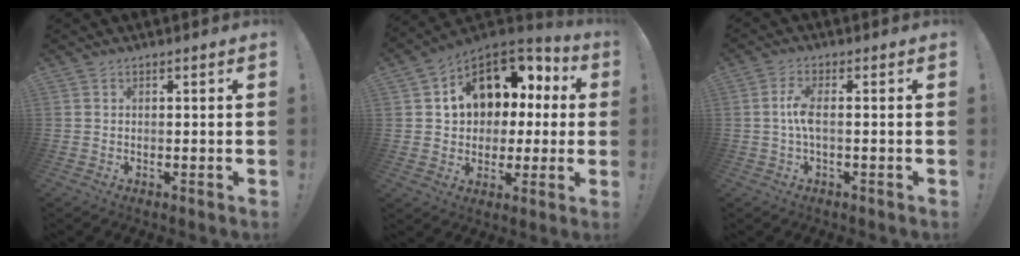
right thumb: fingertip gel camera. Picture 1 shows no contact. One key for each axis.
{"total": 13.5, "fx": 4.9, "fy": 10.8, "fz": 6.4, "tx": -0.082, "ty": -0.031, "tz": 0.104}
{"total": 5.1, "fx": -0.4, "fy": 1.3, "fz": 5.0, "tx": -0.102, "ty": -0.004, "tz": -0.010}